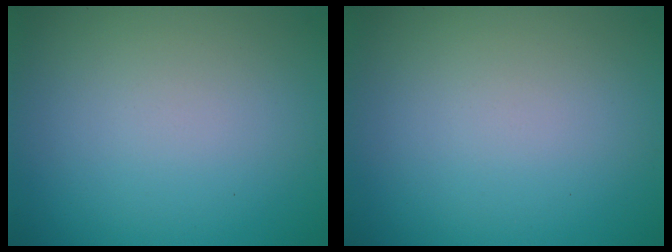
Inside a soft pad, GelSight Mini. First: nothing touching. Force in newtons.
{"total": 0.0}